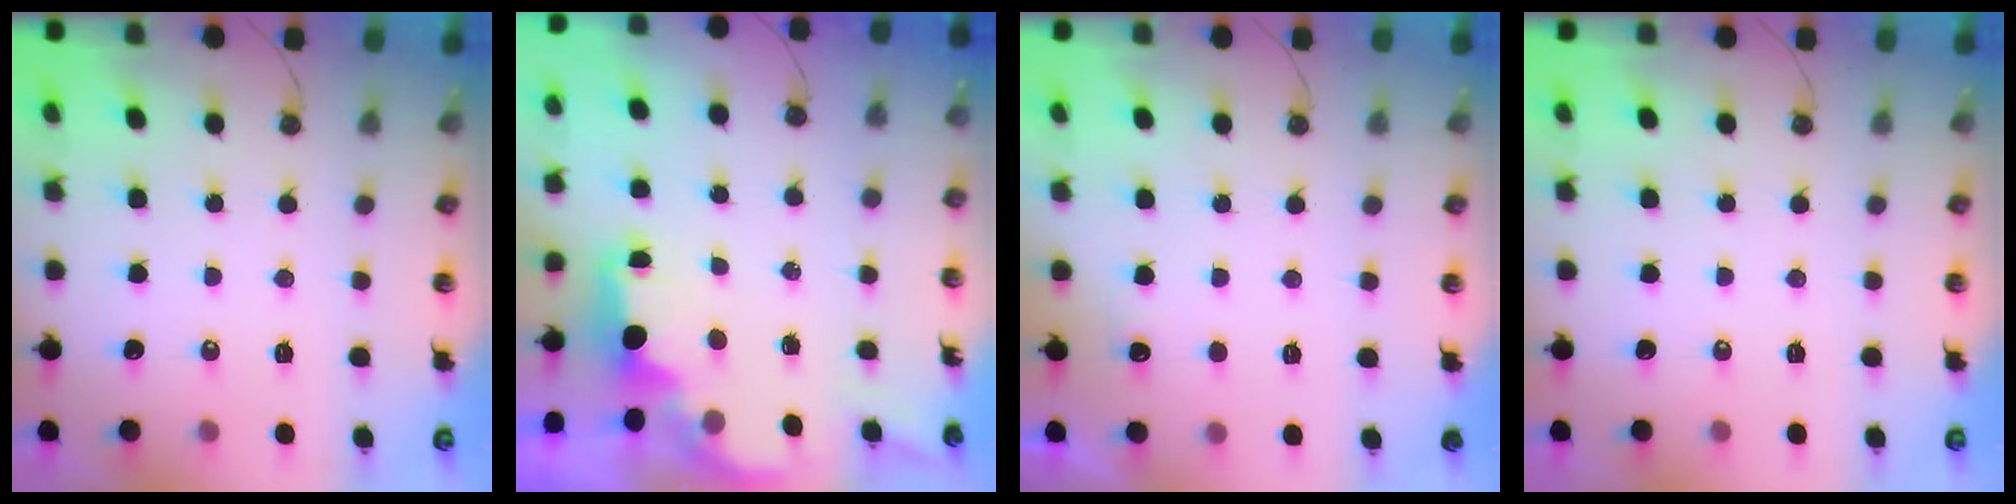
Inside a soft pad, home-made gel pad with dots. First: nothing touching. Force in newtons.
{"total": 2.2, "press": 2.0, "slide": 0.8}
{"total": 3.8, "press": 3.6, "slide": 1.1}
{"total": 0.0}